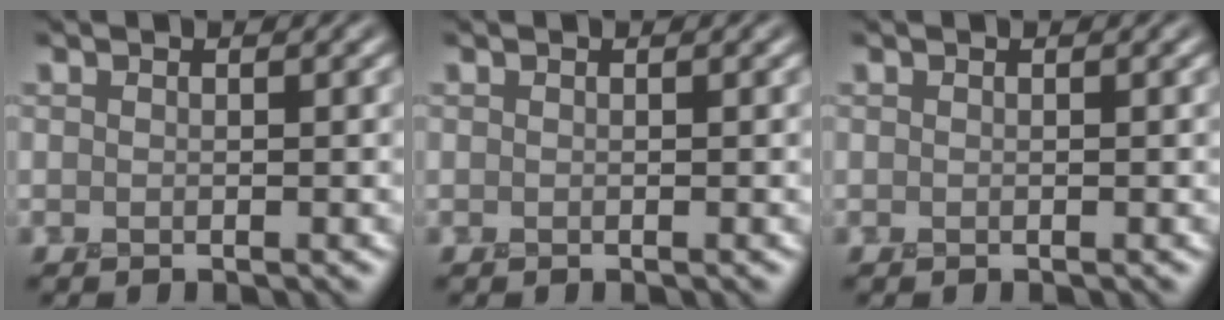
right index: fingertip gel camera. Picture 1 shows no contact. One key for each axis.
{"total": 0.0}
{"total": 0.0}